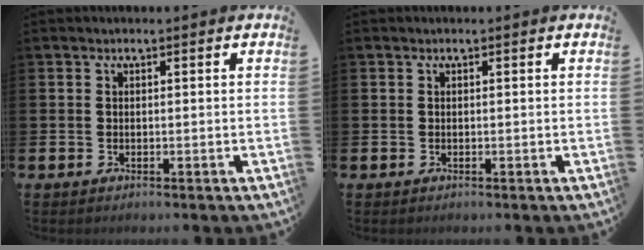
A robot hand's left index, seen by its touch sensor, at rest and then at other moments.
{"total": 0.0}